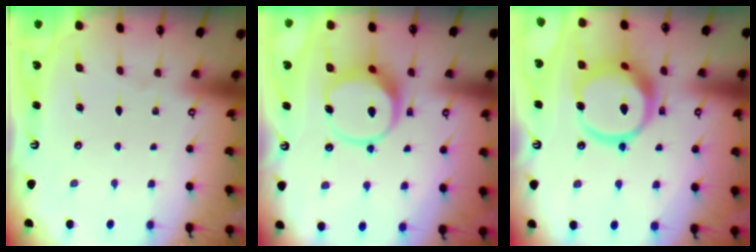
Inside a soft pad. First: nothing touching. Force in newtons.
{"total": 11.0, "press": 10.9, "slide": 1.5}
{"total": 16.7, "press": 16.6, "slide": 2.1}